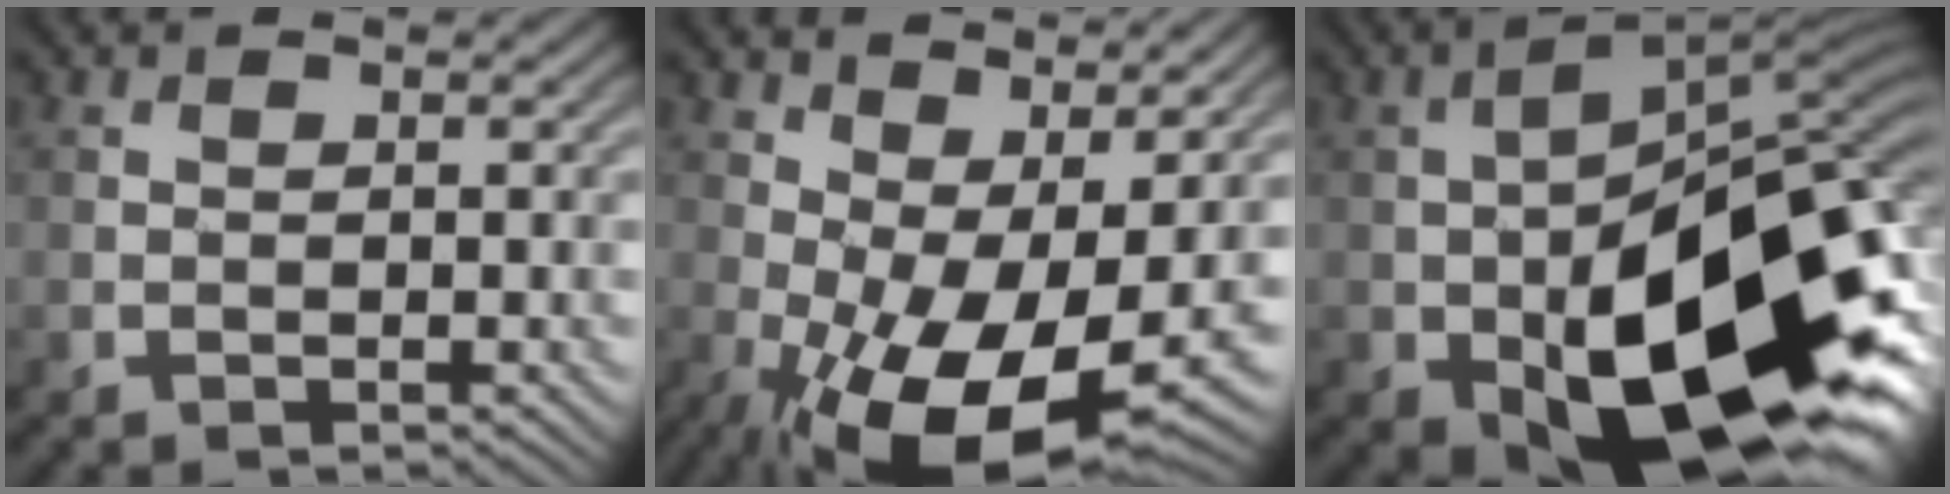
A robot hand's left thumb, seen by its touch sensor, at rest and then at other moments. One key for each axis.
{"total": 14.0, "fx": -0.3, "fy": 6.0, "fz": 12.6, "tx": -0.219, "ty": -0.007, "tz": 0.009}
{"total": 19.1, "fx": -6.5, "fy": 10.1, "fz": 14.8, "tx": -0.225, "ty": -0.037, "tz": -0.095}